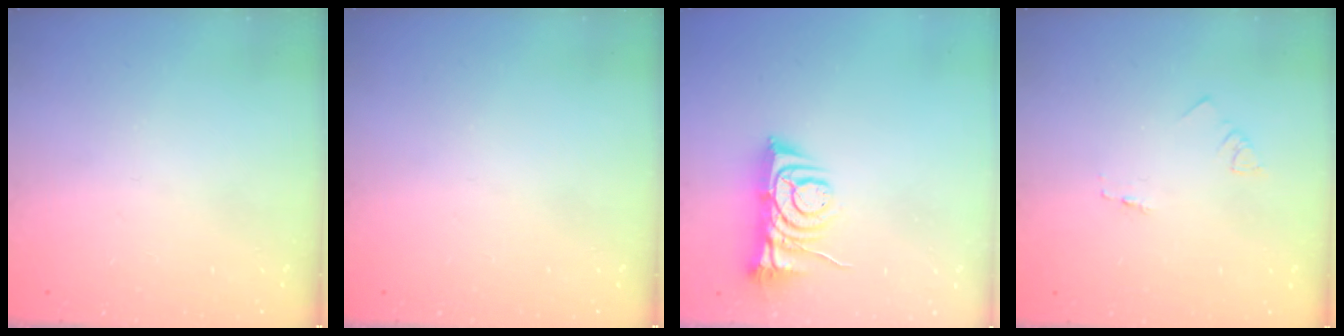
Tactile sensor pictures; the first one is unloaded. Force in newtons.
{"total": 0.0}
{"total": 8.0, "press": 8.0, "slide": 0.9}
{"total": 1.3, "press": 1.2, "slide": 0.1}